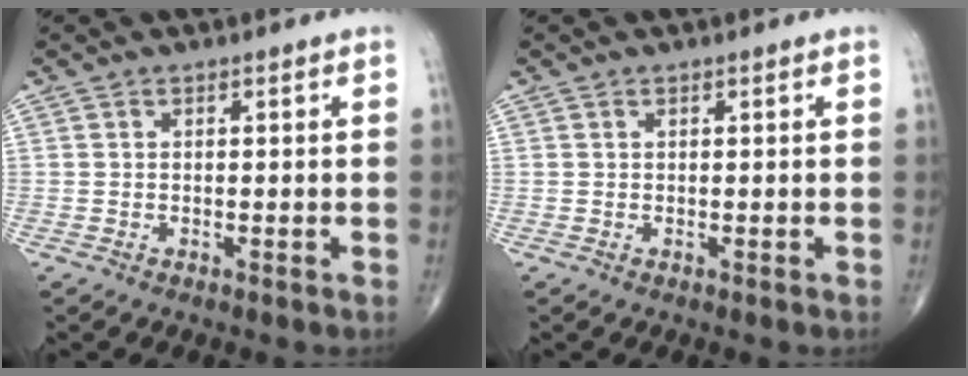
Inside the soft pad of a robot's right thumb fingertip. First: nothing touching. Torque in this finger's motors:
{"motor_torque": [0.28, 0.07, -0.14, 0.02, 0.03]}